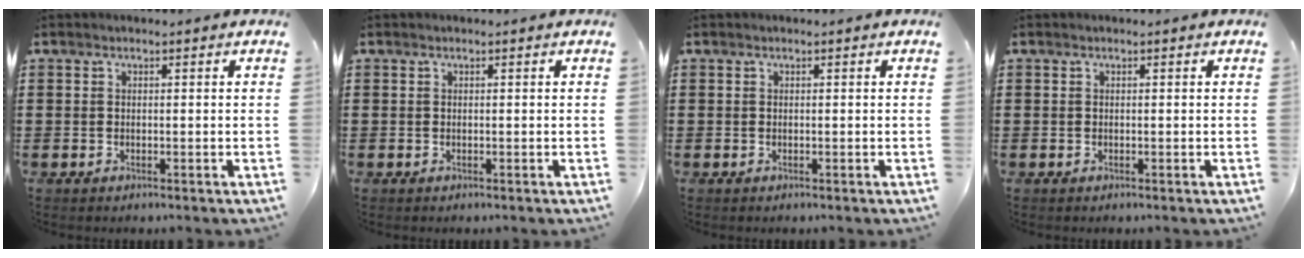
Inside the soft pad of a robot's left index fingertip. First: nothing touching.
{"total": 0.0}
{"total": 0.0}
{"total": 0.0}